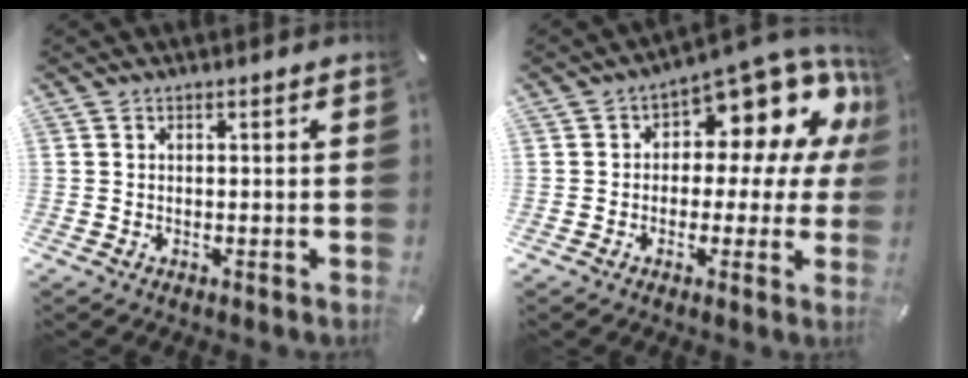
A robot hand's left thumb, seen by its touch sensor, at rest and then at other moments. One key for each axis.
{"total": 11.7, "fx": 6.7, "fy": 5.7, "fz": 7.6, "tx": -0.101, "ty": -0.067, "tz": 0.112}